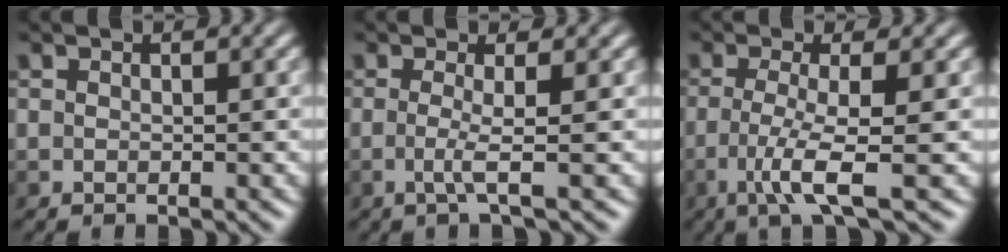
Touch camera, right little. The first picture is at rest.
{"total": 1.8, "force": [-0.5, -0.5, 1.7], "torque": [-0.042, -0.001, -0.009]}
{"total": 4.2, "force": [-1.7, 0.1, 3.8], "torque": [-0.081, -0.002, -0.034]}